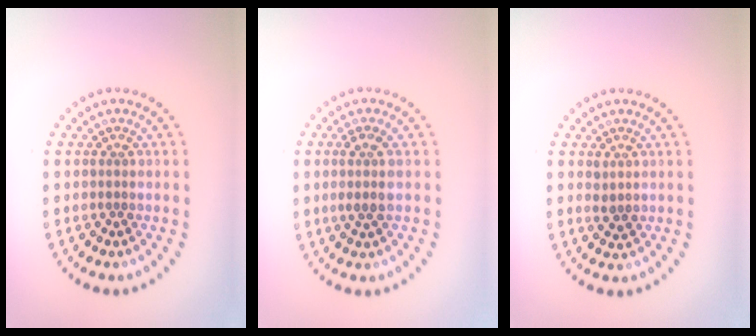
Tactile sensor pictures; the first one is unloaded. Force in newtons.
{"total": 2.1, "press": 1.7, "slide": 1.2}
{"total": 1.0, "press": 1.0, "slide": 0.4}